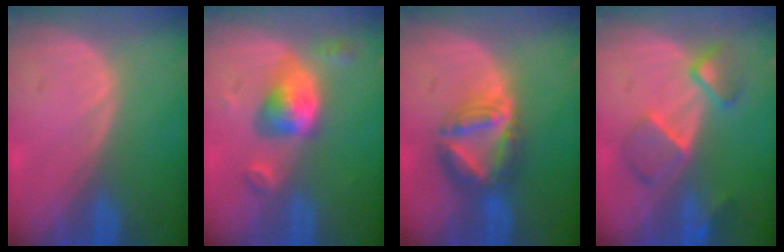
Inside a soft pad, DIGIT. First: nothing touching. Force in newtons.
{"total": 5.6, "press": 5.4, "slide": 1.8}
{"total": 7.5, "press": 6.6, "slide": 3.5}
{"total": 5.8, "press": 5.8, "slide": 0.2}